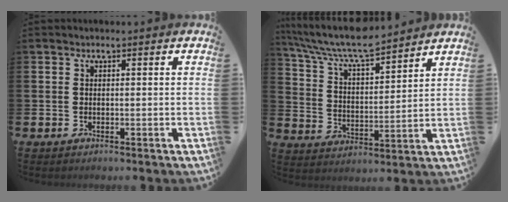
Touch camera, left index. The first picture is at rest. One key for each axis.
{"total": 7.9, "fx": 7.4, "fy": 1.1, "fz": 2.7, "tx": -0.090, "ty": -0.045, "tz": 0.129}